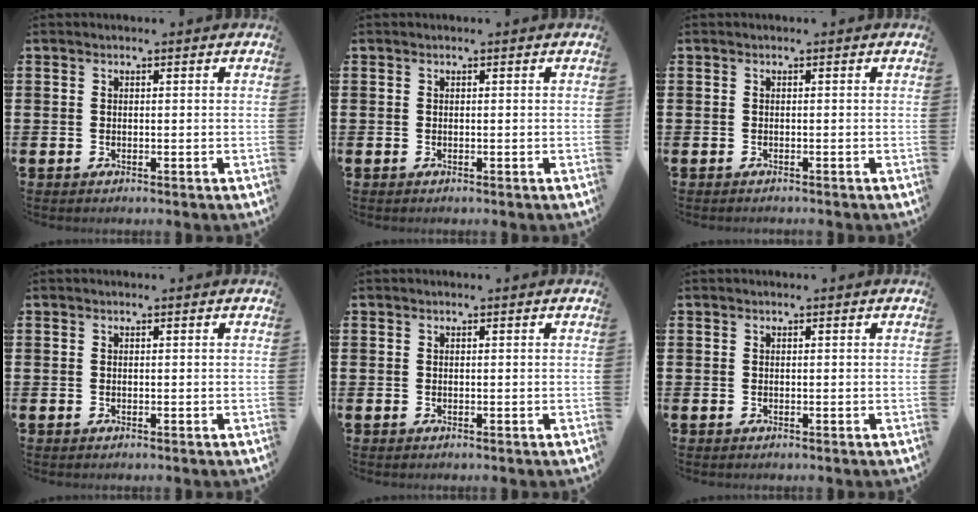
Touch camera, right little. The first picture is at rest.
{"total": 0.0}
{"total": 0.0}
{"total": 0.0}
{"total": 0.0}
{"total": 0.0}